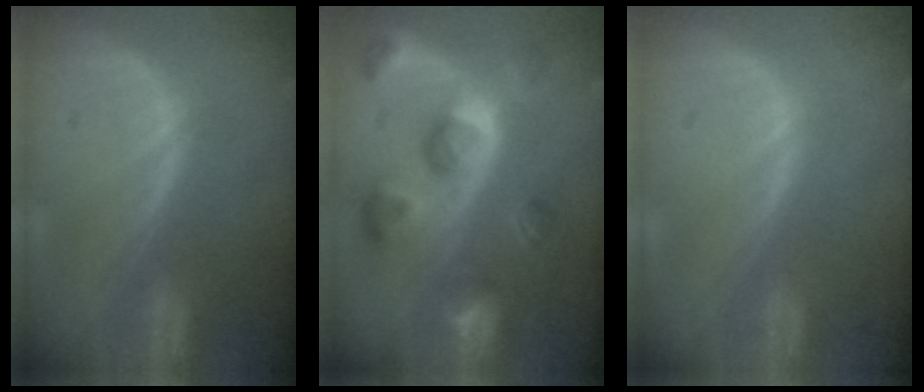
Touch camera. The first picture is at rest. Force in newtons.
{"total": 9.7, "press": 8.7, "slide": 4.3}
{"total": 0.0}